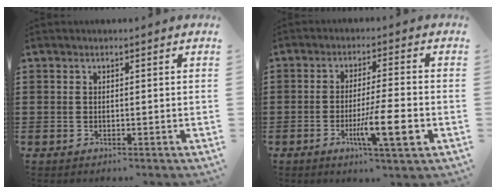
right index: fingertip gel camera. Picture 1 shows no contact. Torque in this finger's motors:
{"motor_torque": [1.75, 0.08, 0.44, 0.12]}